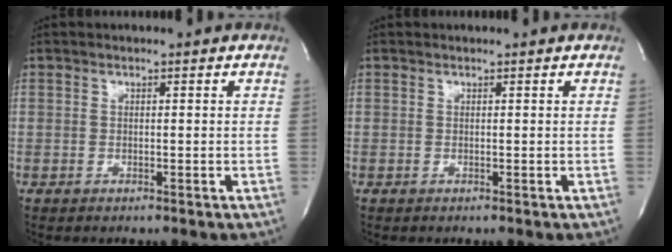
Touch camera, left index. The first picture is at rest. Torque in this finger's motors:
{"motor_torque": [0.00, 0.00, 0.01, 0.00]}